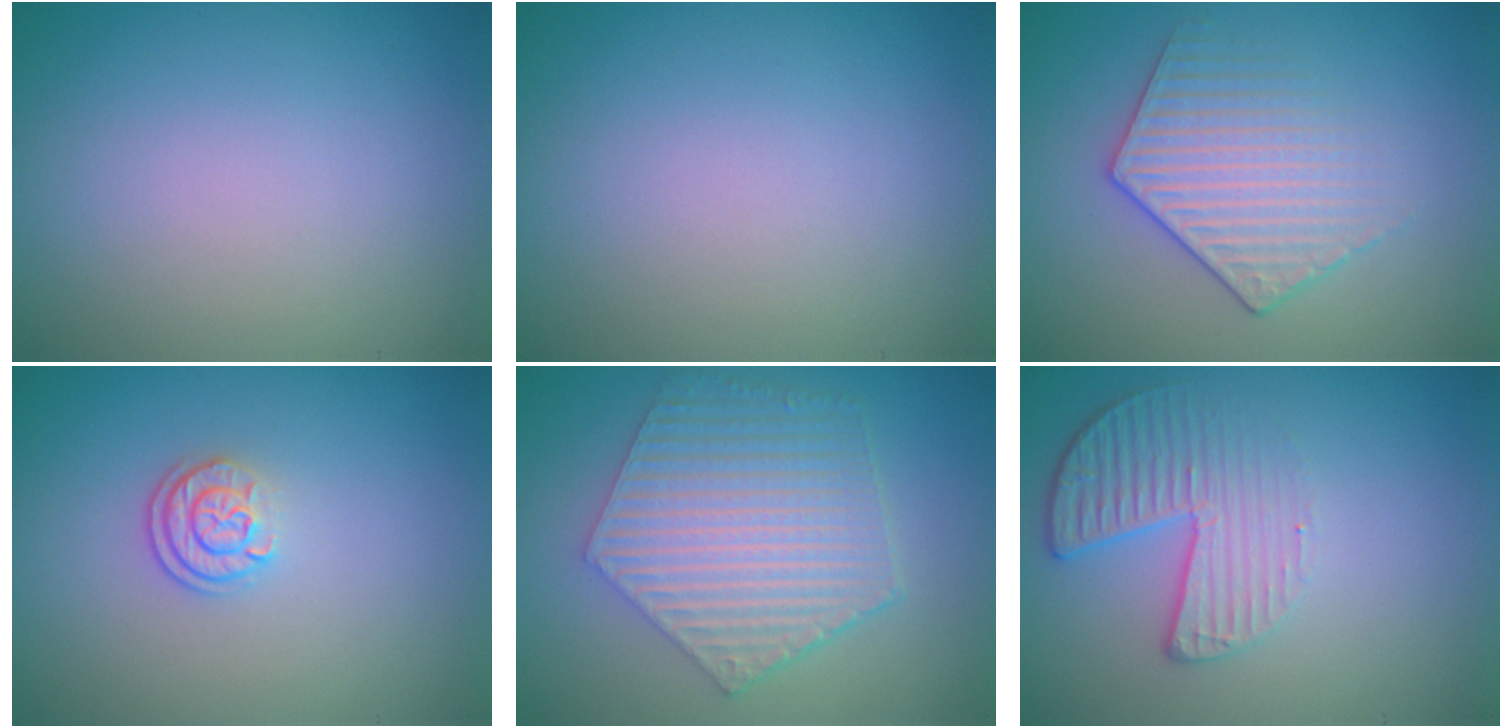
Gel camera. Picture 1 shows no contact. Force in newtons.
{"total": 0.0}
{"total": 3.5, "press": 3.1, "slide": 1.5}
{"total": 2.2, "press": 1.8, "slide": 1.3}
{"total": 6.2, "press": 4.5, "slide": 4.2}
{"total": 3.5, "press": 2.6, "slide": 2.4}